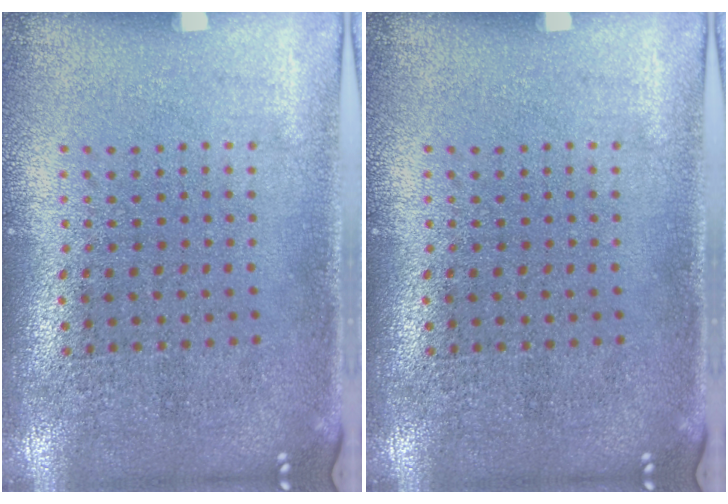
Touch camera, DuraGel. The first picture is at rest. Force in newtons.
{"total": 0.0}